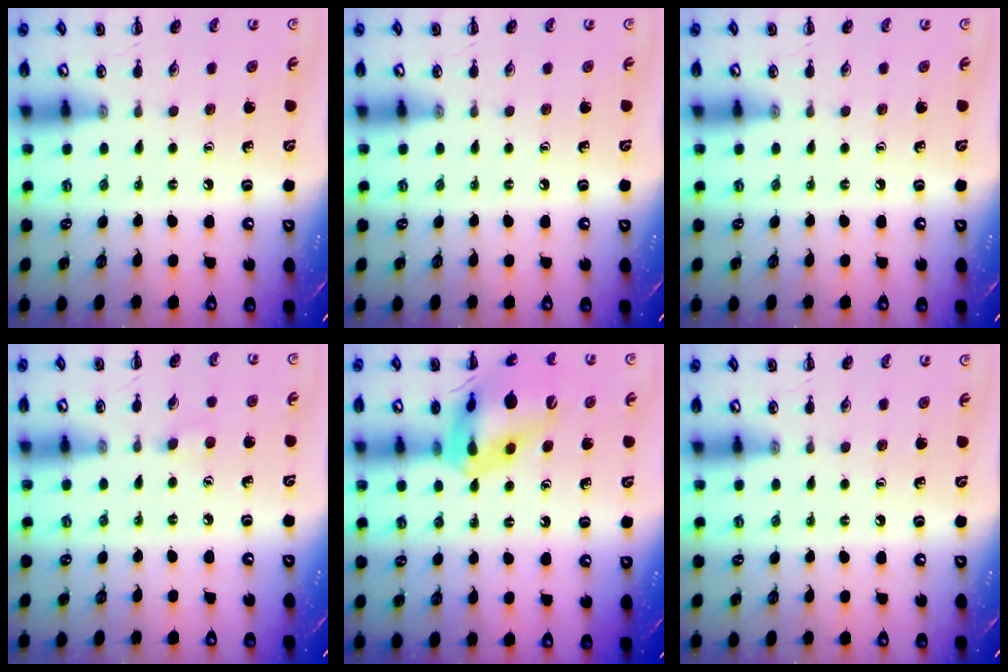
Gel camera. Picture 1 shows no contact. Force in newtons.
{"total": 0.0}
{"total": 0.0}
{"total": 3.9, "press": 3.6, "slide": 1.6}
{"total": 17.5, "press": 17.4, "slide": 1.9}
{"total": 0.0}